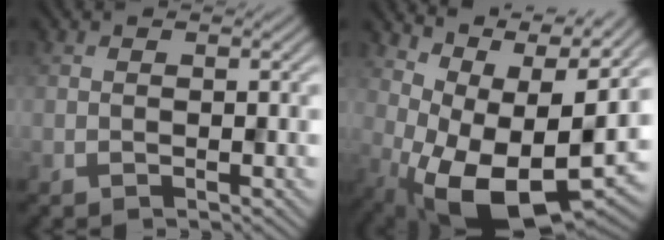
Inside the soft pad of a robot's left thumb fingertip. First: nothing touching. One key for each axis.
{"total": 13.5, "fx": 2.1, "fy": 6.5, "fz": 11.6, "tx": -0.194, "ty": -0.011, "tz": 0.055}